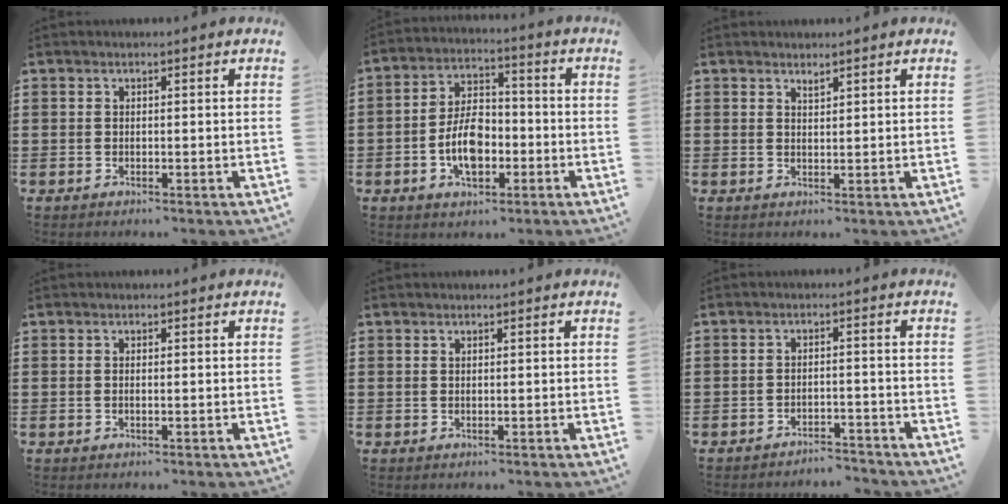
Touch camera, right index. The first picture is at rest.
{"total": 7.7, "force": [-2.2, 4.4, 5.9], "torque": [-0.122, 0.003, -0.046]}
{"total": 1.0, "force": [1.0, 0.0, 0.1], "torque": [-0.003, -0.002, 0.019]}
{"total": 0.0}
{"total": 0.0}
{"total": 3.1, "force": [-3.1, 0.2, 0.1], "torque": [-0.009, -0.001, -0.065]}